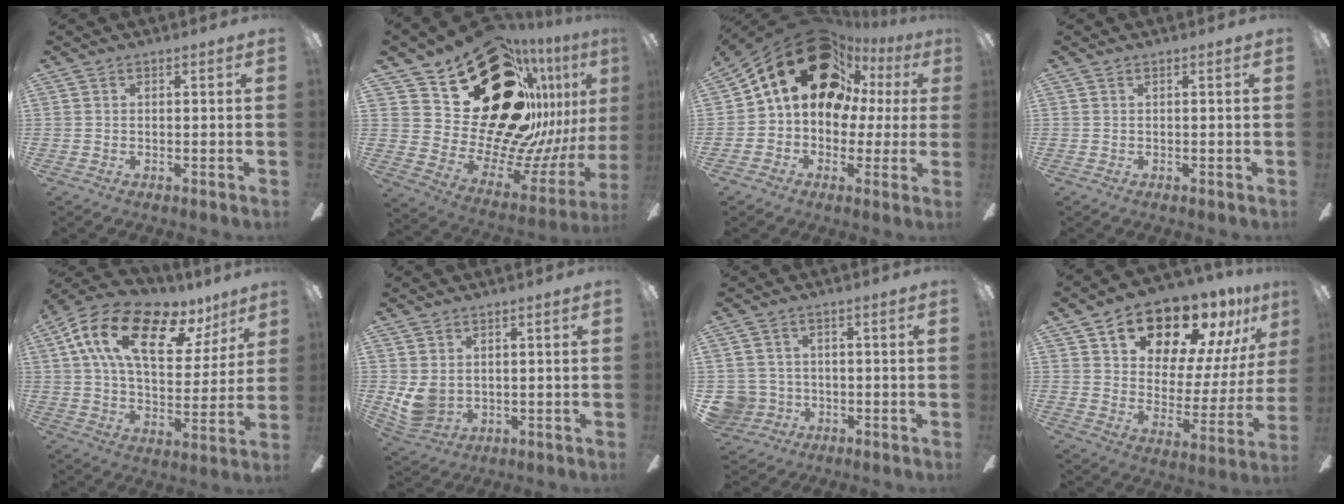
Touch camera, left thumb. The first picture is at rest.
{"total": 33.5, "force": [15.8, 19.3, 22.4], "torque": [-0.321, -0.128, 0.323]}
{"total": 22.9, "force": [10.8, 14.6, 13.9], "torque": [-0.245, -0.046, 0.192]}
{"total": 0.0}
{"total": 21.2, "force": [10.9, 10.8, 14.7], "torque": [-0.248, -0.033, 0.186]}
{"total": 6.0, "force": [1.4, 4.9, 3.2], "torque": [-0.083, -0.009, 0.027]}
{"total": 5.8, "force": [-0.8, 5.7, 0.7], "torque": [-0.046, 0.010, -0.011]}
{"total": 19.0, "force": [14.7, 8.8, 8.2], "torque": [-0.121, -0.105, 0.252]}